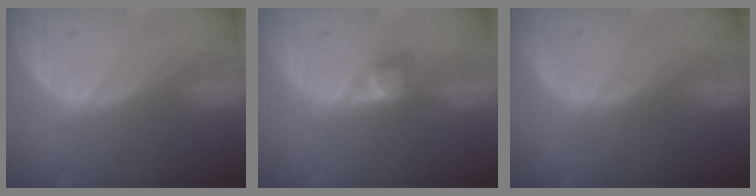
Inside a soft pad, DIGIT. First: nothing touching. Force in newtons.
{"total": 2.7, "press": 2.5, "slide": 1.0}
{"total": 0.0}